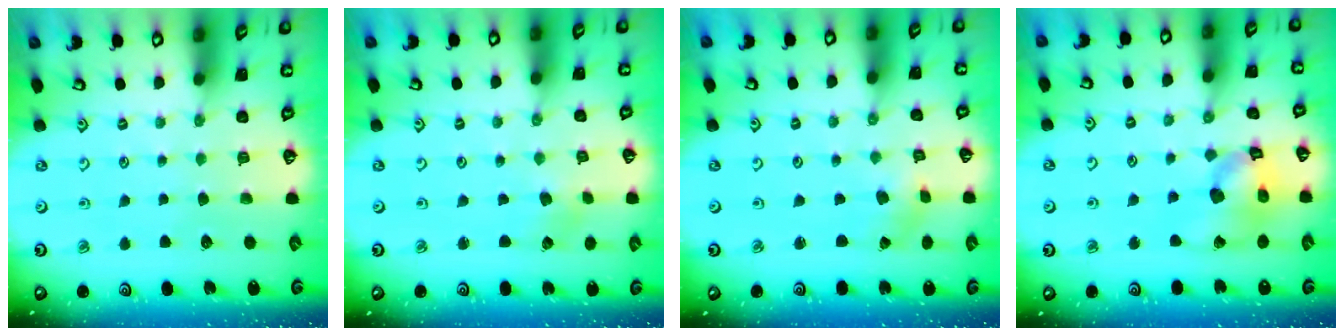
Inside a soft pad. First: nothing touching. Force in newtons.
{"total": 2.6, "press": 2.6, "slide": 0.6}
{"total": 1.1, "press": 1.0, "slide": 0.1}
{"total": 14.2, "press": 14.0, "slide": 2.1}